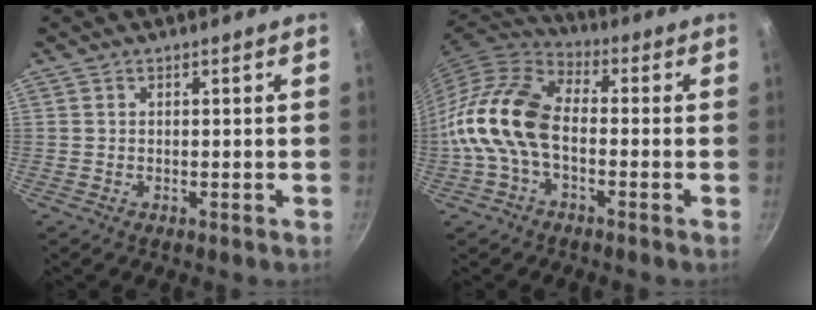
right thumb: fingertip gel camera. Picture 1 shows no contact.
{"total": 13.3, "force": [-2.5, 8.1, 10.2], "torque": [-0.189, 0.038, -0.068]}